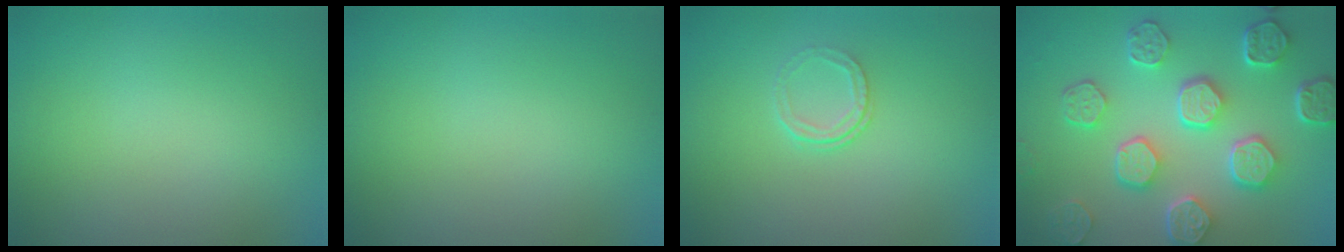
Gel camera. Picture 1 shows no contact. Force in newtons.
{"total": 0.0}
{"total": 1.3, "press": 0.9, "slide": 0.9}
{"total": 7.9, "press": 6.0, "slide": 5.1}